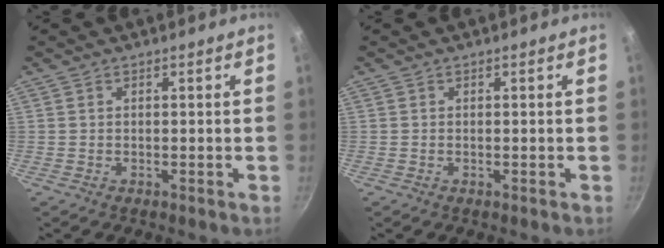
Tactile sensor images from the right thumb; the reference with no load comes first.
{"total": 0.0}